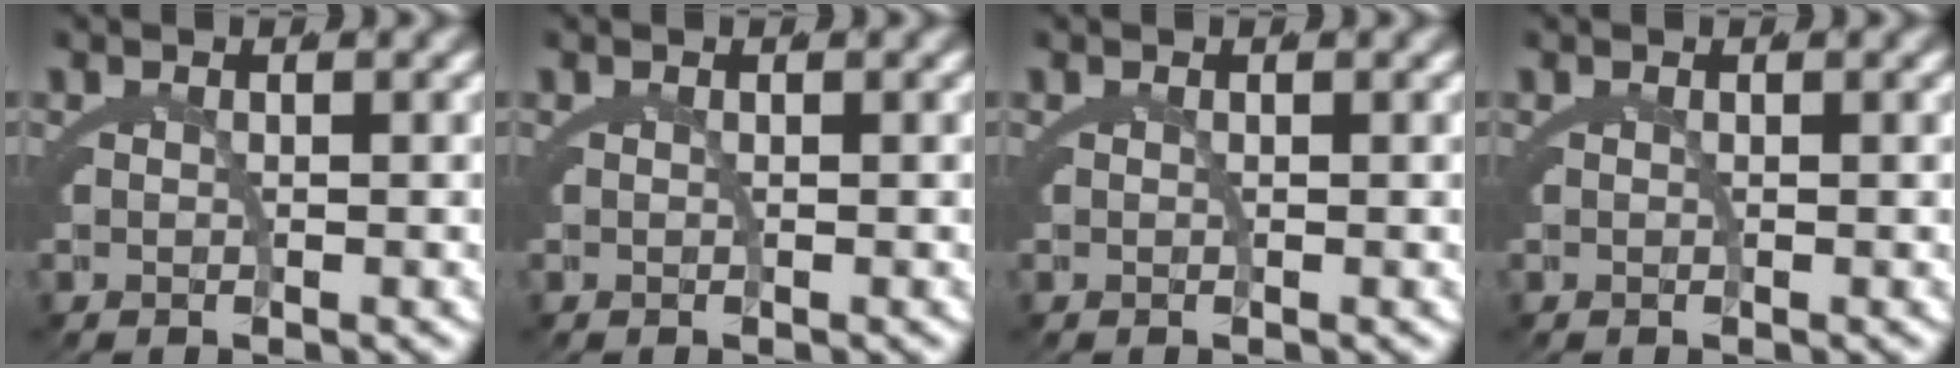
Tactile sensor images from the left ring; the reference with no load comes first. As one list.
[{"total": 0.0}, {"total": 0.0}, {"total": 0.0}]